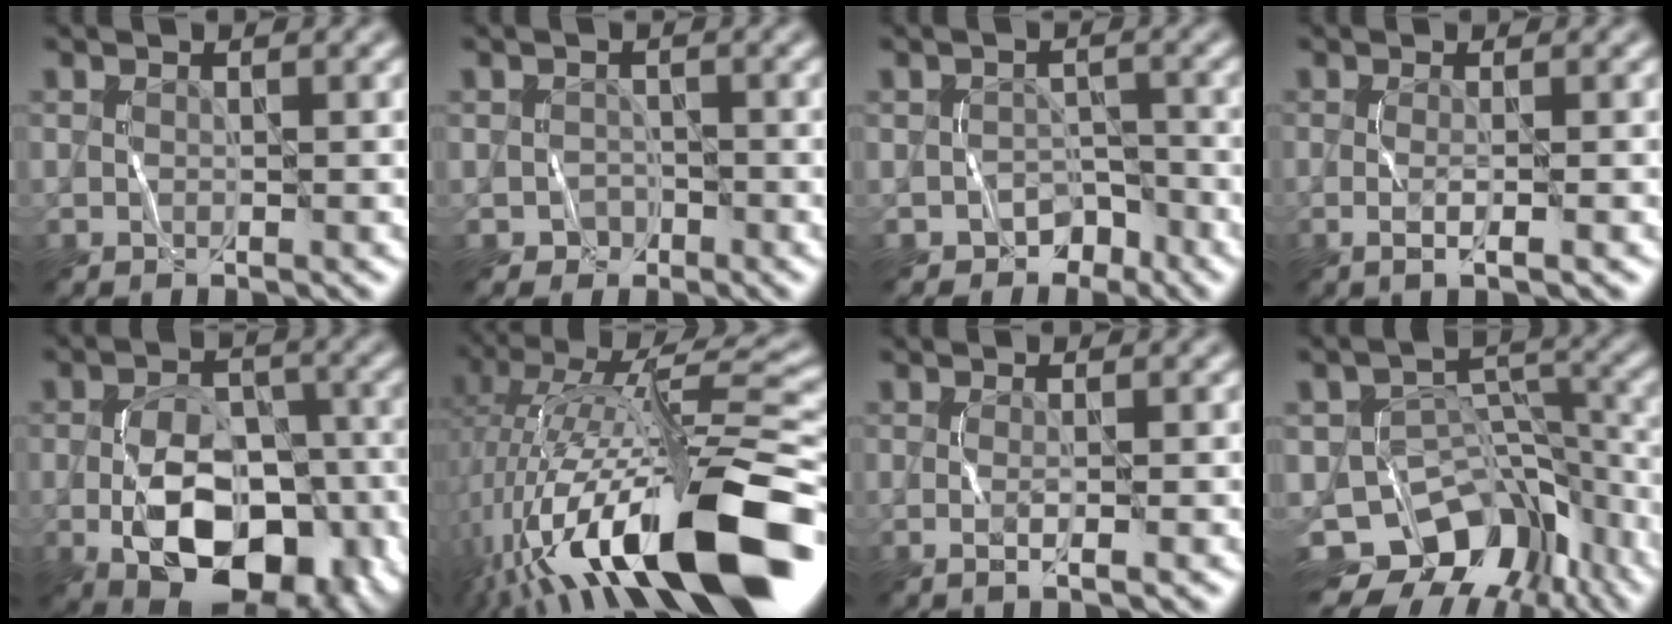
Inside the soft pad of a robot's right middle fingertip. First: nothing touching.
{"total": 1.1, "force": [-0.7, 0.9, -0.3], "torque": [0.012, 0.001, -0.014]}
{"total": 2.7, "force": [-2.1, 1.6, 0.3], "torque": [0.010, 0.003, -0.030]}
{"total": 1.9, "force": [-0.3, 0.5, 1.8], "torque": [-0.025, -0.008, -0.005]}
{"total": 11.2, "force": [-3.7, 6.4, 8.4], "torque": [-0.144, -0.018, -0.054]}
{"total": 17.3, "force": [-6.7, 4.3, 15.4], "torque": [-0.244, 0.034, -0.123]}
{"total": 1.6, "force": [0.0, 0.5, 1.6], "torque": [-0.021, -0.011, -0.006]}
{"total": 12.5, "force": [-8.4, 7.7, 5.3], "torque": [-0.071, 0.013, -0.116]}